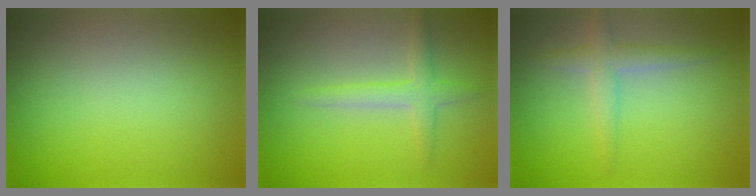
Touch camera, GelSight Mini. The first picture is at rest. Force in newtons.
{"total": 2.4, "press": 2.4, "slide": 0.2}
{"total": 2.4, "press": 2.4, "slide": 0.1}